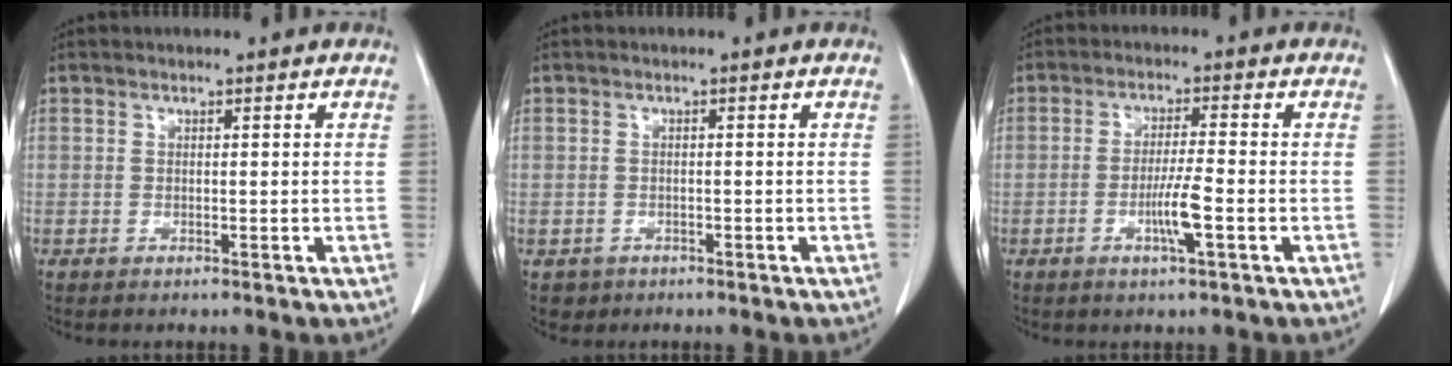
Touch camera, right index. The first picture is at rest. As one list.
[{"total": 2.1, "force": [-1.0, 1.9, 0.1], "torque": [0.000, 0.004, -0.011]}, {"total": 5.1, "force": [-1.8, -0.2, 4.8], "torque": [-0.096, -0.009, -0.033]}]